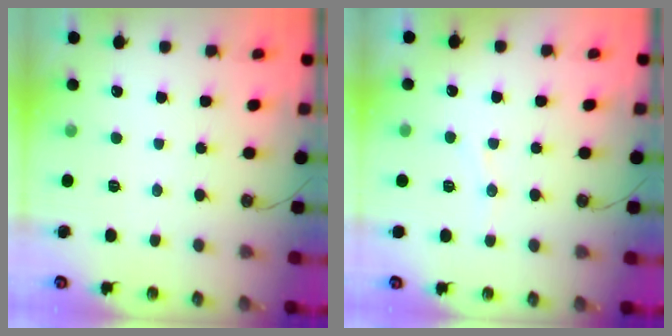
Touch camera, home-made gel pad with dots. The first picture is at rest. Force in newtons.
{"total": 4.5, "press": 4.3, "slide": 1.4}